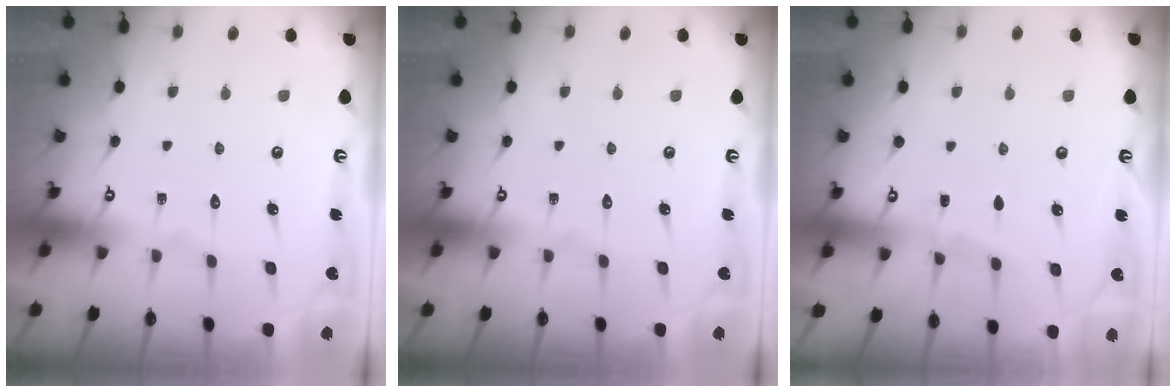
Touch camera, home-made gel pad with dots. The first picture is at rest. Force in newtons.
{"total": 0.0}
{"total": 2.9, "press": 2.9, "slide": 0.4}